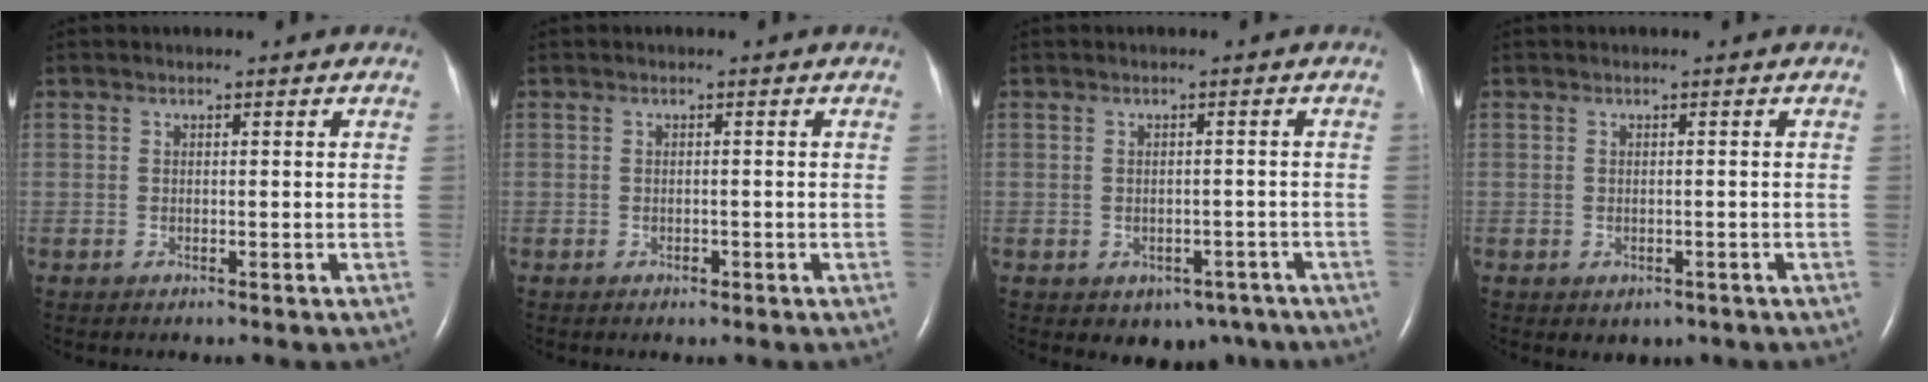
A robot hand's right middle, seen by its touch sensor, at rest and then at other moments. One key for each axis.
{"total": 0.7, "fx": -0.4, "fy": 0.4, "fz": 0.4, "tx": -0.006, "ty": 0.001, "tz": -0.004}
{"total": 5.0, "fx": -3.1, "fy": 3.5, "fz": 1.8, "tx": -0.012, "ty": 0.009, "tz": -0.031}
{"total": 1.8, "fx": -0.8, "fy": 1.4, "fz": 0.7, "tx": -0.007, "ty": 0.000, "tz": 0.001}